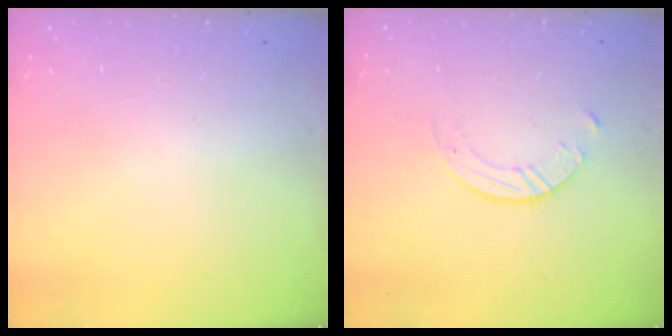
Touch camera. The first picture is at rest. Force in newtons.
{"total": 1.4, "press": 1.4, "slide": 0.2}